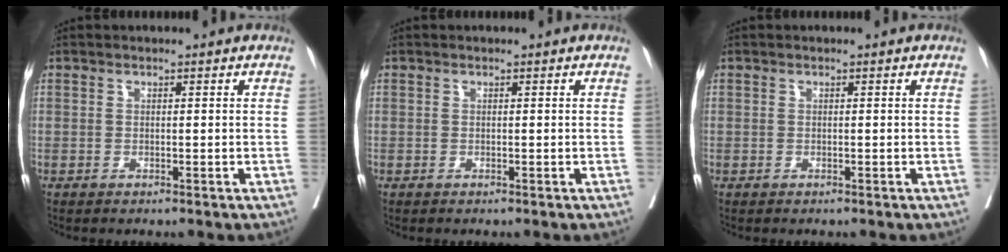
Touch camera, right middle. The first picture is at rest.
{"total": 0.0}
{"total": 0.0}